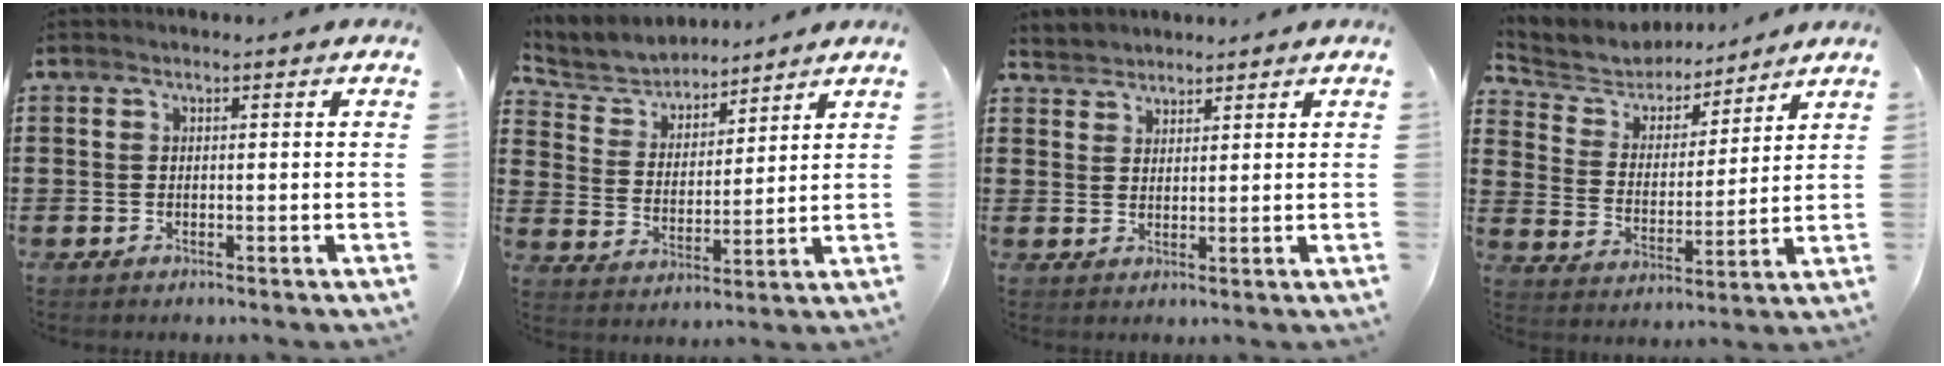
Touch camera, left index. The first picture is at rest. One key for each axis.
{"total": 4.9, "fx": 4.7, "fy": 1.5, "fz": 0.1, "tx": -0.035, "ty": -0.023, "tz": 0.079}
{"total": 2.3, "fx": 2.2, "fy": 0.7, "fz": -0.5, "tx": 0.002, "ty": 0.002, "tz": 0.043}
{"total": 6.1, "fx": 5.8, "fy": 1.7, "fz": 0.1, "tx": -0.041, "ty": -0.036, "tz": 0.100}